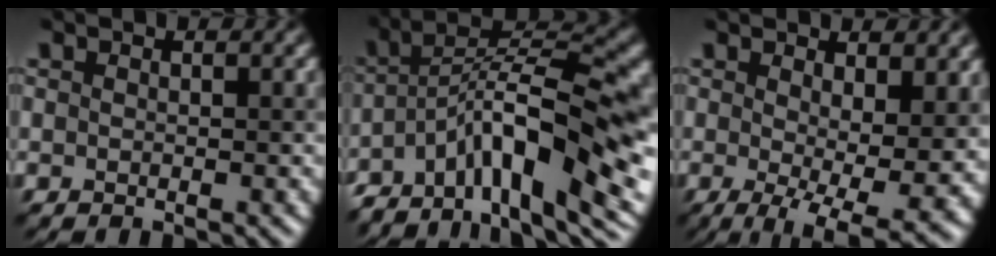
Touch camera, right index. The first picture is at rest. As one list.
[{"total": 12.6, "force": [-5.4, 4.4, 10.5], "torque": [-0.166, 0.015, -0.097]}, {"total": 8.0, "force": [-0.5, 2.7, 7.5], "torque": [-0.113, -0.023, 0.003]}]